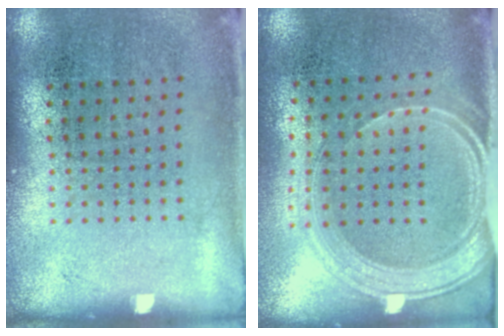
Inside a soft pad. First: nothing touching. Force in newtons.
{"total": 2.1, "press": 1.7, "slide": 1.2}